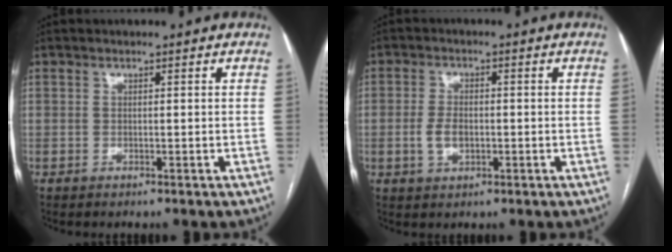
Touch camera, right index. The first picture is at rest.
{"total": 3.8, "force": [-0.7, 2.2, 3.0], "torque": [-0.062, 0.004, -0.012]}